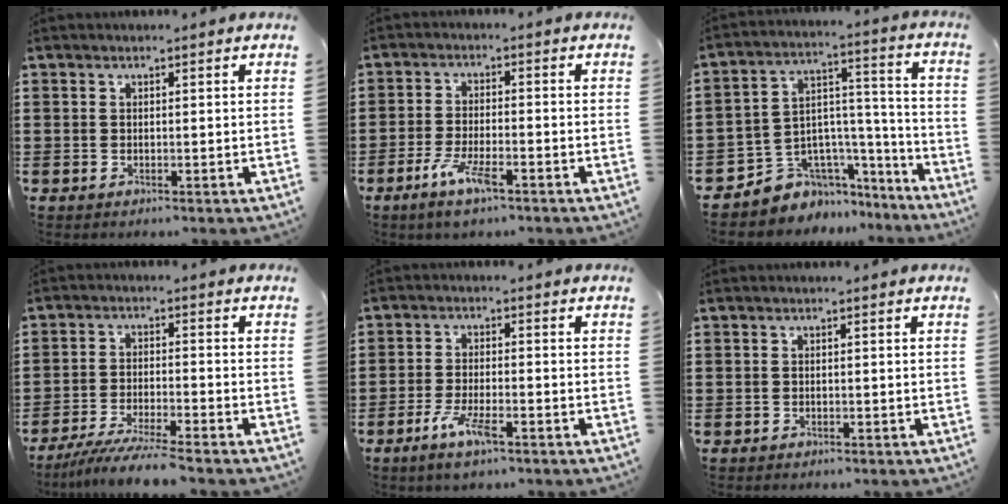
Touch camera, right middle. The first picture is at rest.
{"total": 5.4, "force": [-3.2, 1.3, 4.1], "torque": [-0.090, -0.006, -0.060]}
{"total": 6.5, "force": [-4.9, 4.2, -0.4], "torque": [-0.011, -0.002, -0.089]}
{"total": 5.8, "force": [-5.3, -0.5, 2.3], "torque": [-0.048, -0.021, -0.102]}
{"total": 5.0, "force": [-2.9, 1.2, 3.9], "torque": [-0.087, -0.007, -0.056]}
{"total": 0.6, "force": [-0.5, 0.1, 0.0], "torque": [-0.002, -0.001, -0.011]}